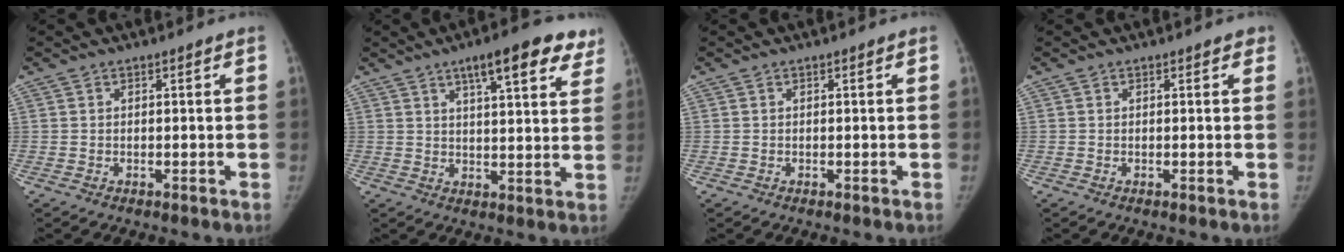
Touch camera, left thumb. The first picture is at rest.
{"total": 13.3, "force": [8.2, 3.8, 9.7], "torque": [-0.102, -0.028, 0.108]}
{"total": 0.0}
{"total": 1.0, "force": [0.7, 0.6, 0.4], "torque": [0.005, -0.002, 0.002]}